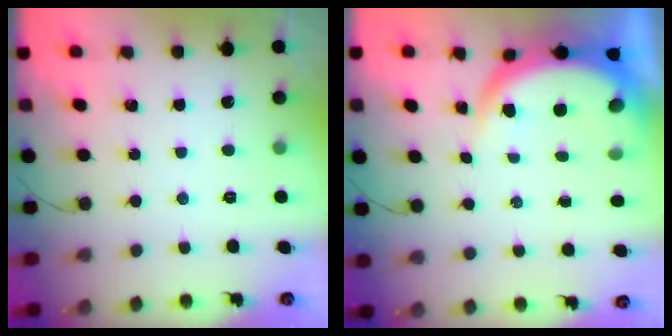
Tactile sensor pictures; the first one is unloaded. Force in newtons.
{"total": 7.1, "press": 7.0, "slide": 1.0}